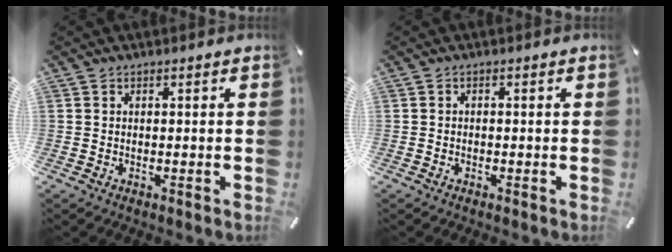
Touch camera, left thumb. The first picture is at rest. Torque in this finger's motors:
{"motor_torque": [0.10, -0.09, 0.00, 0.05, -0.10]}